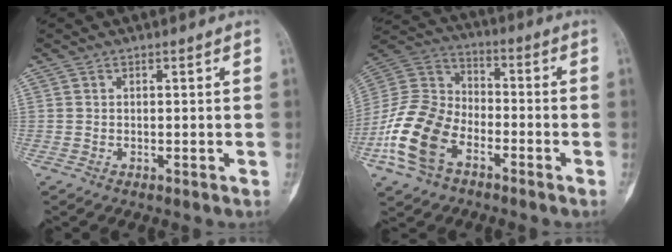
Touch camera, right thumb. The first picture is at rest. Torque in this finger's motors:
{"motor_torque": [0.28, 0.46, 1.63, -1.15, 0.44]}